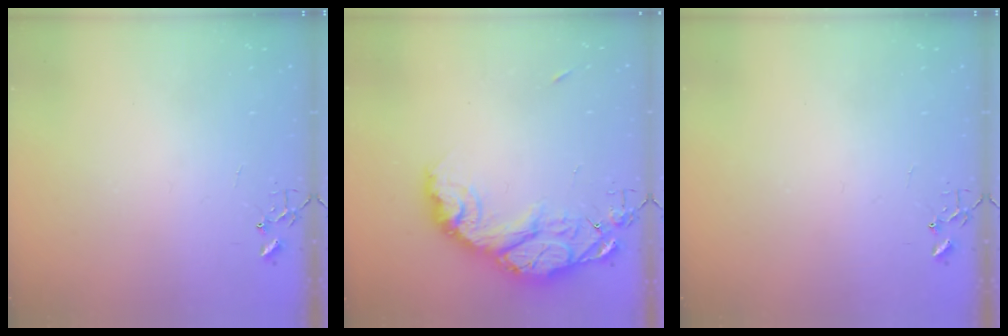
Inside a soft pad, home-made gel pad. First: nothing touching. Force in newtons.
{"total": 15.3, "press": 15.2, "slide": 1.3}
{"total": 0.0}